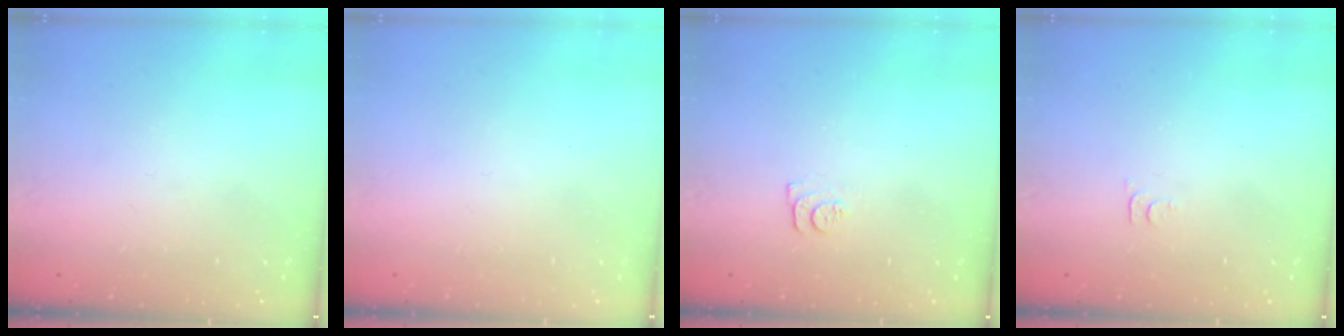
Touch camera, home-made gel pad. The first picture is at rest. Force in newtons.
{"total": 1.6, "press": 1.6, "slide": 0.1}
{"total": 5.2, "press": 5.2, "slide": 0.7}
{"total": 3.4, "press": 3.4, "slide": 0.5}